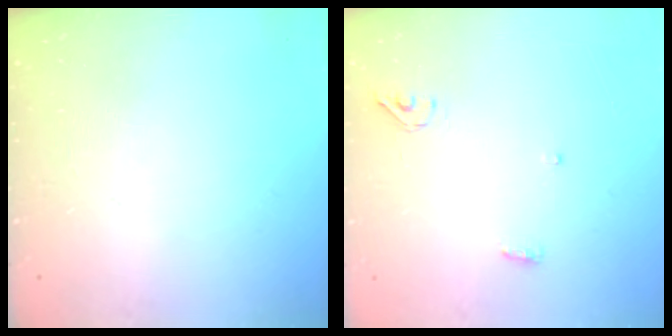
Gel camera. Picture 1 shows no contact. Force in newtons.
{"total": 3.2, "press": 3.0, "slide": 1.2}